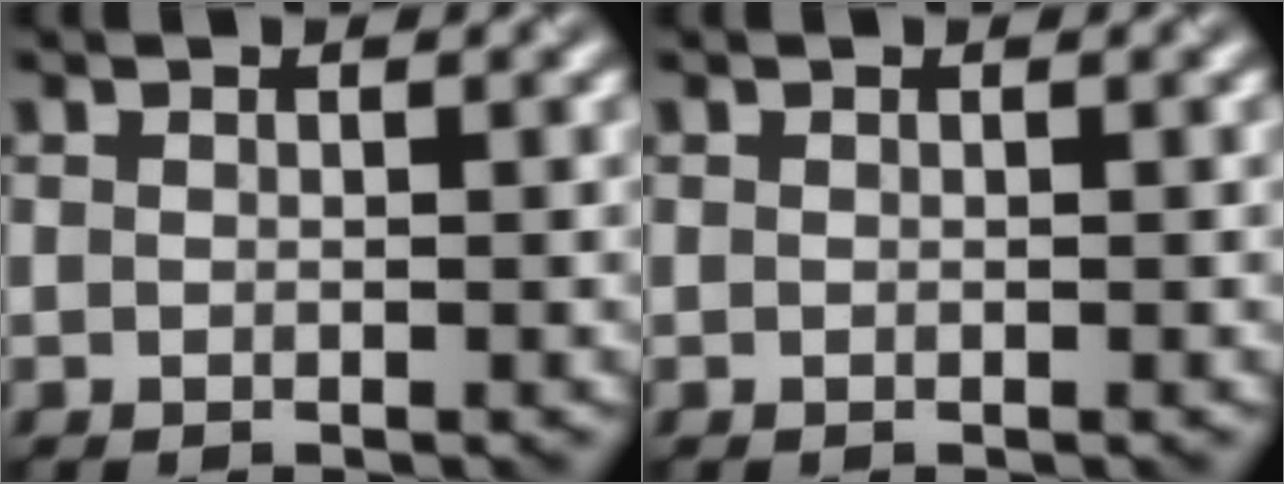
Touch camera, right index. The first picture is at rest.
{"total": 0.0}